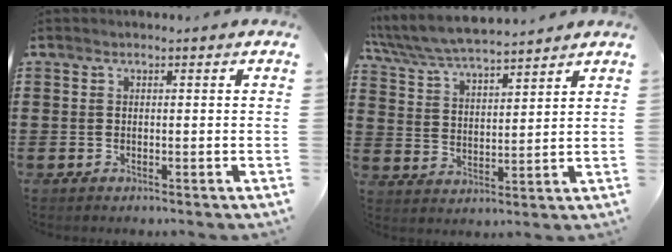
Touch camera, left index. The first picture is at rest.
{"total": 6.3, "force": [6.1, 0.4, 1.6], "torque": [-0.057, -0.031, 0.108]}